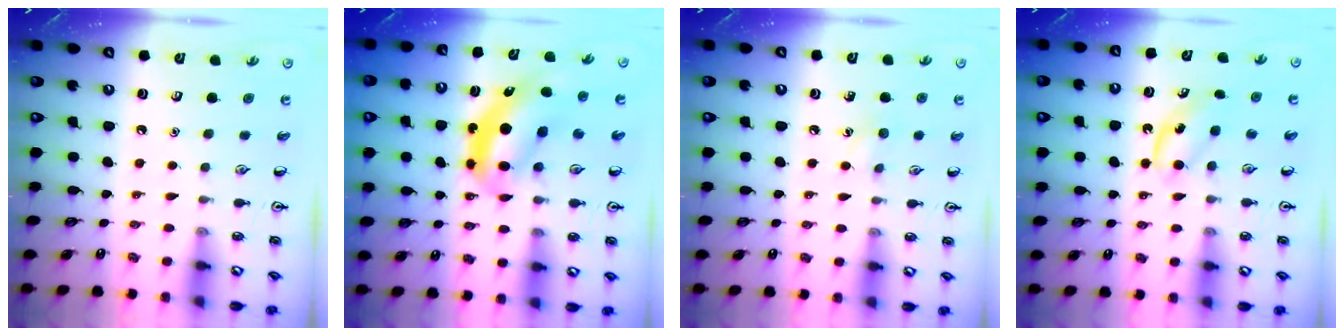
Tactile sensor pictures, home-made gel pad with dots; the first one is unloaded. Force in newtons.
{"total": 6.4, "press": 6.2, "slide": 1.8}
{"total": 6.5, "press": 6.2, "slide": 2.0}
{"total": 4.8, "press": 4.6, "slide": 1.6}